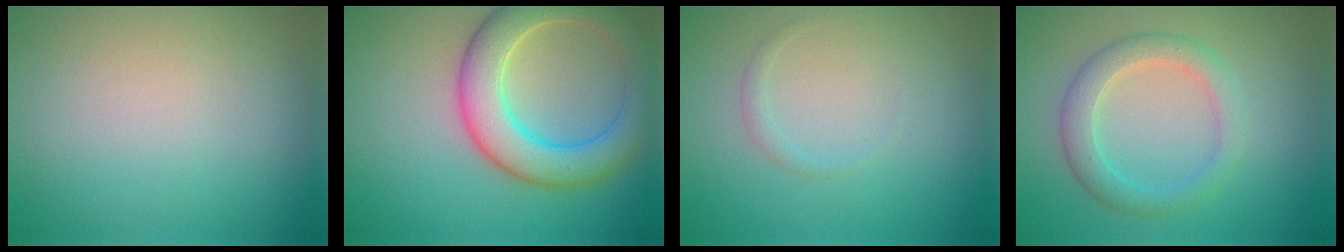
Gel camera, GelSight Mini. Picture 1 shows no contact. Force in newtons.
{"total": 6.9, "press": 6.8, "slide": 0.7}
{"total": 0.7, "press": 0.7, "slide": 0.0}
{"total": 3.0, "press": 3.0, "slide": 0.1}